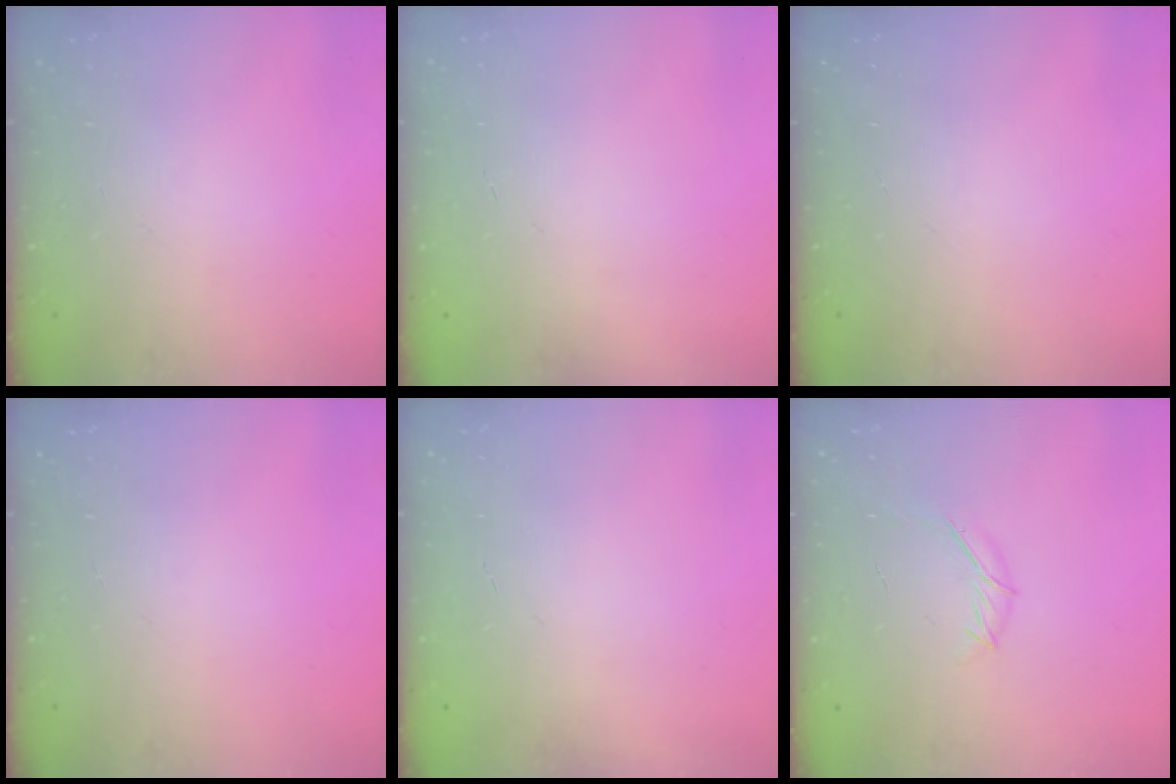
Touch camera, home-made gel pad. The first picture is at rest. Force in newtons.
{"total": 0.0}
{"total": 0.0}
{"total": 0.0}
{"total": 0.0}
{"total": 6.4, "press": 6.2, "slide": 1.5}